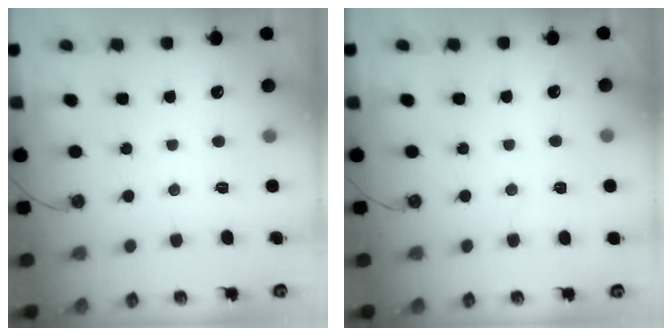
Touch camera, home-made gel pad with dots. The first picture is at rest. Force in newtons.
{"total": 2.6, "press": 2.2, "slide": 1.5}